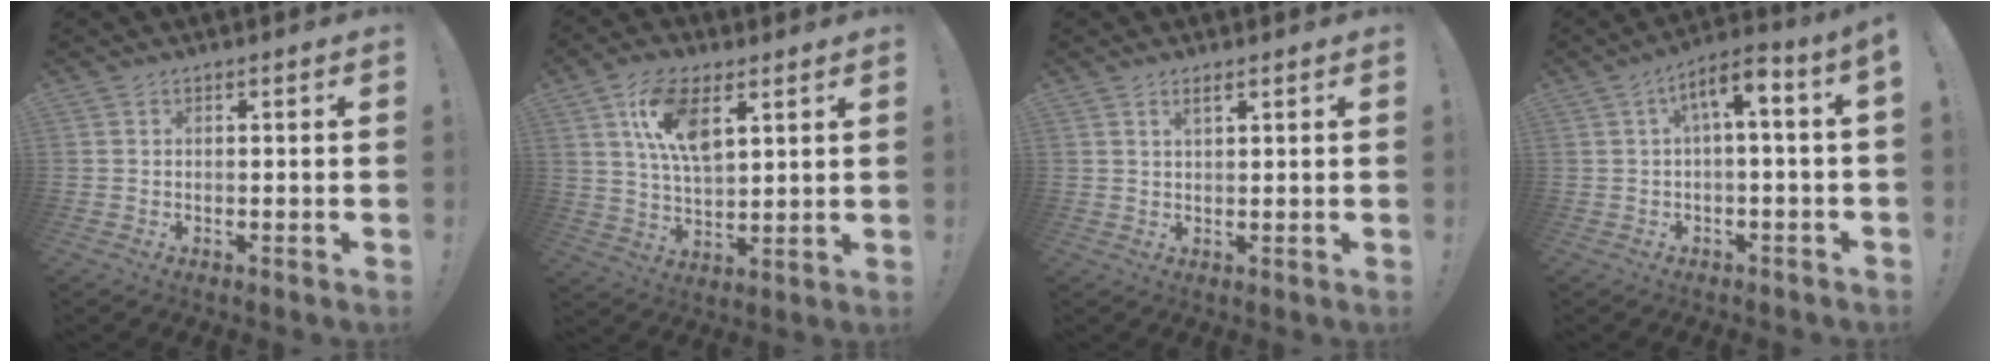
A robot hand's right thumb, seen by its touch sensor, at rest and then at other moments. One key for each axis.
{"total": 13.7, "fx": 6.0, "fy": 7.0, "fz": 10.1, "tx": -0.181, "ty": -0.008, "tz": 0.109}
{"total": 2.1, "fx": 1.2, "fy": 0.5, "fz": 1.7, "tx": -0.026, "ty": -0.003, "tz": 0.020}
{"total": 6.8, "fx": 0.5, "fy": 1.2, "fz": 6.7, "tx": -0.115, "ty": 0.001, "tz": 0.007}